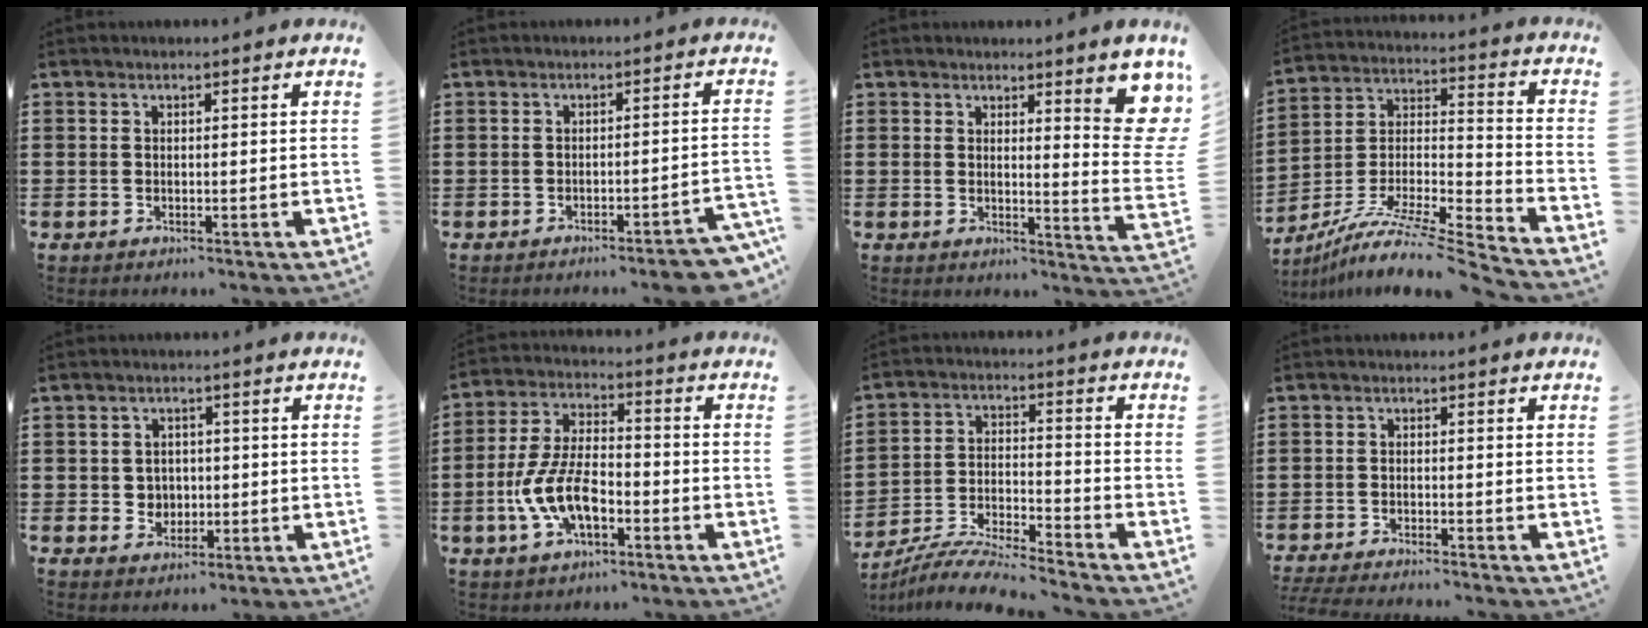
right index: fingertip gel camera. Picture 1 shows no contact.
{"total": 3.6, "force": [-3.1, 0.0, 1.8], "torque": [-0.031, -0.010, -0.059]}
{"total": 6.6, "force": [3.5, 0.8, 5.5], "torque": [-0.078, -0.032, 0.052]}
{"total": 10.4, "force": [-8.6, 0.7, 5.8], "torque": [-0.103, 0.006, -0.172]}
{"total": 3.1, "force": [-0.2, 2.9, 0.9], "torque": [-0.030, 0.006, -0.008]}
{"total": 9.4, "force": [-3.5, 4.2, 7.6], "torque": [-0.176, -0.004, -0.068]}
{"total": 7.2, "force": [-6.9, -0.1, 1.9], "torque": [-0.051, -0.006, -0.139]}
{"total": 2.6, "force": [-2.6, -0.3, 0.5], "torque": [-0.016, -0.009, -0.054]}